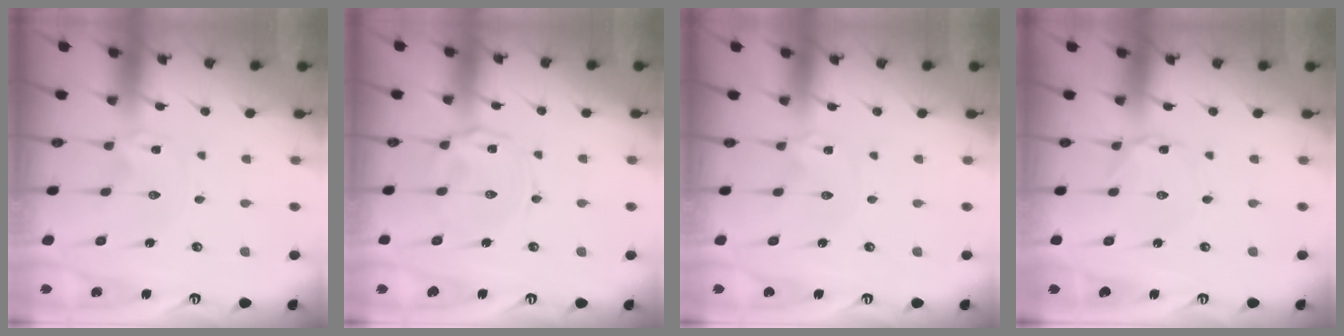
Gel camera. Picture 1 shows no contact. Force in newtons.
{"total": 2.8, "press": 2.8, "slide": 0.6}
{"total": 0.0}
{"total": 1.0, "press": 1.0, "slide": 0.1}